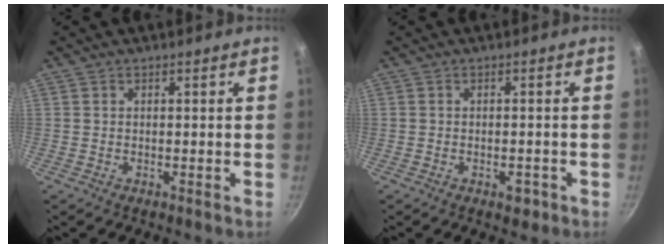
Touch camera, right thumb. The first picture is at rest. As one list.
[{"total": 2.5, "force": [-1.2, 1.5, 1.6], "torque": [-0.017, 0.010, -0.008]}]